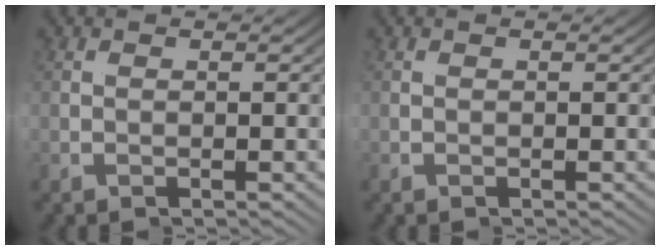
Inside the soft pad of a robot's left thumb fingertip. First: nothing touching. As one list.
[{"total": 0.0}]